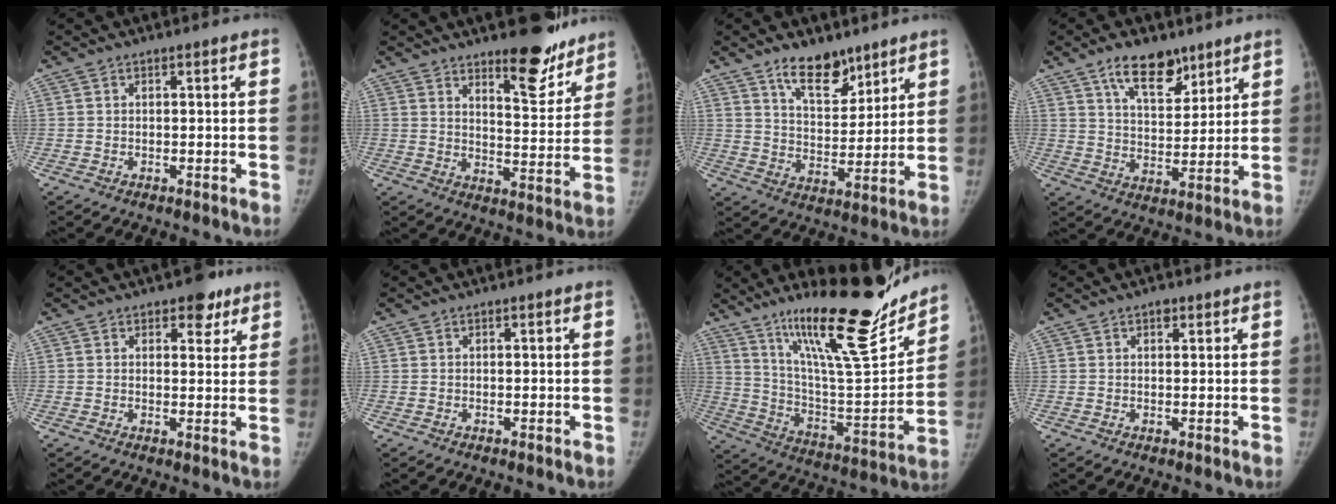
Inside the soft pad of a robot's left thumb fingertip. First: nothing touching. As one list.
[{"total": 12.3, "force": [9.5, 4.0, 6.8], "torque": [-0.050, -0.074, 0.139]}, {"total": 10.5, "force": [7.6, 4.9, 5.3], "torque": [-0.057, -0.059, 0.135]}, {"total": 11.0, "force": [7.4, 5.2, 6.3], "torque": [-0.076, -0.048, 0.130]}, {"total": 5.0, "force": [3.2, 2.8, 2.6], "torque": [-0.003, -0.014, 0.039]}, {"total": 0.0}, {"total": 25.8, "force": [18.9, 5.2, 16.8], "torque": [-0.235, -0.106, 0.315]}, {"total": 1.5, "force": [1.0, 0.8, 0.8], "torque": [-0.005, -0.003, 0.012]}]